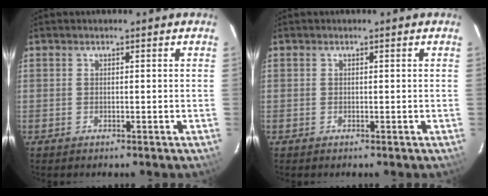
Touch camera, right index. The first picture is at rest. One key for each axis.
{"total": 0.0}